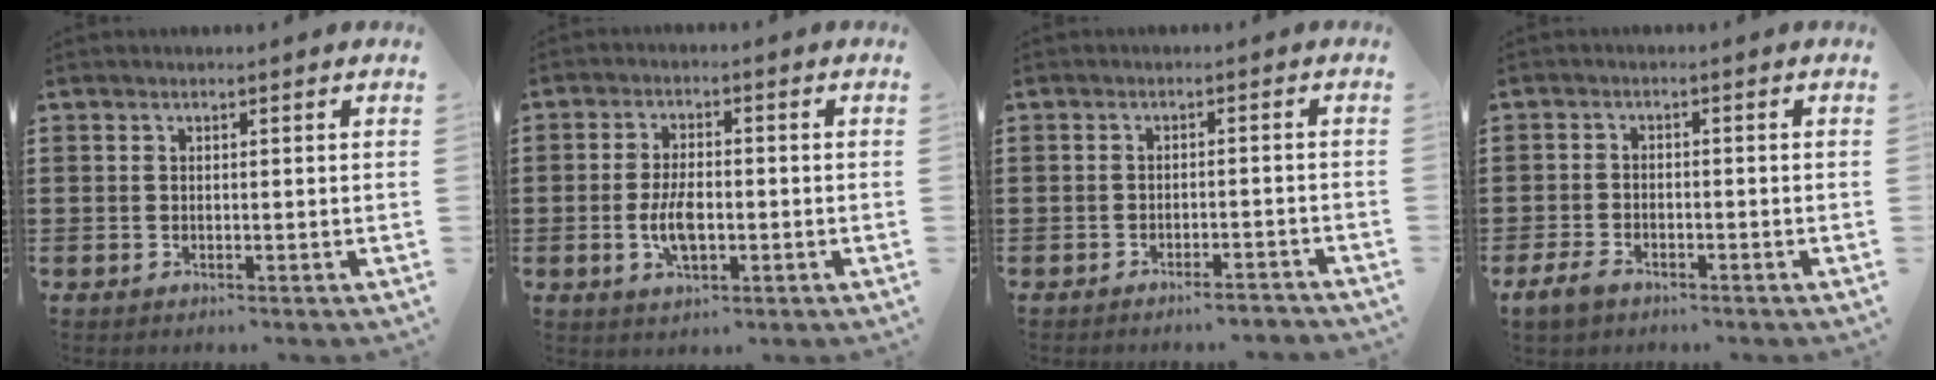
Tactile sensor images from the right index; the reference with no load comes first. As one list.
[{"total": 5.4, "force": [-1.0, 2.6, 4.7], "torque": [-0.102, 0.002, -0.022]}, {"total": 2.3, "force": [-2.2, -0.2, 0.6], "torque": [-0.012, -0.002, -0.045]}, {"total": 2.7, "force": [-1.9, 1.3, 1.4], "torque": [-0.039, 0.000, -0.041]}]